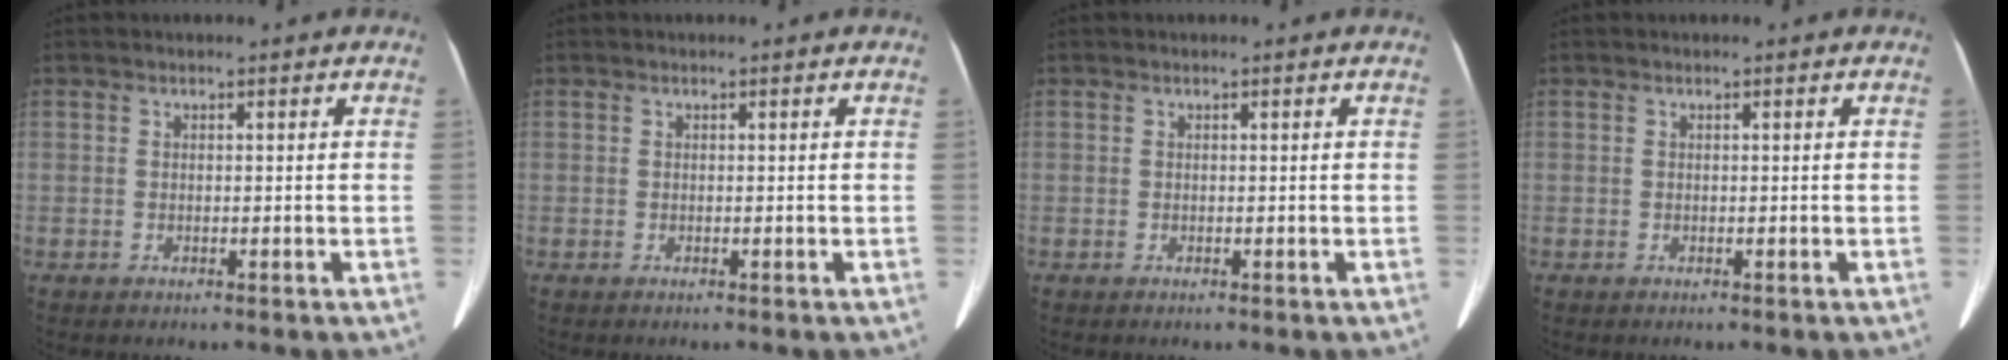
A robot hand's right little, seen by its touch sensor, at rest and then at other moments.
{"total": 0.0}
{"total": 0.0}
{"total": 0.0}